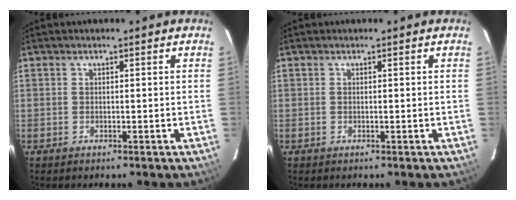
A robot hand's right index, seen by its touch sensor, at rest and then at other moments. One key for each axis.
{"total": 0.0}